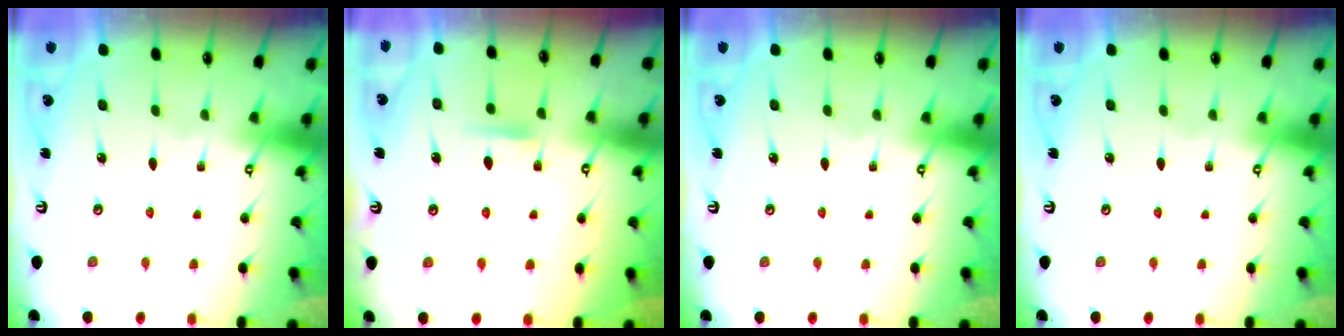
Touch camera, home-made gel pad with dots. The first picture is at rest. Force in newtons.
{"total": 5.8, "press": 5.7, "slide": 0.9}
{"total": 0.0}
{"total": 0.0}